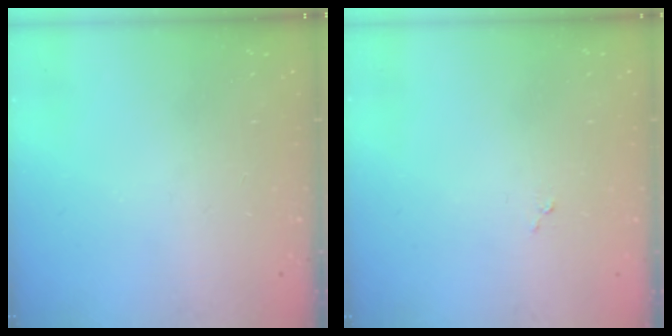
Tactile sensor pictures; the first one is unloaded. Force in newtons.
{"total": 3.5, "press": 3.5, "slide": 0.1}